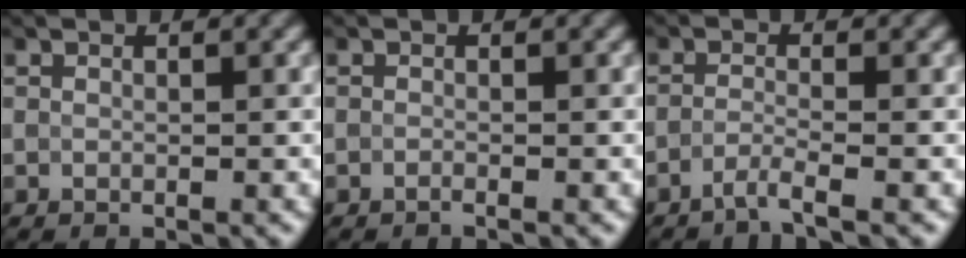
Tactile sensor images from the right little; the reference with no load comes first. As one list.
[{"total": 1.0, "force": [-0.9, -0.2, -0.1], "torque": [0.001, -0.009, -0.015]}, {"total": 2.0, "force": [-1.9, -0.5, 0.1], "torque": [-0.005, -0.001, -0.041]}]